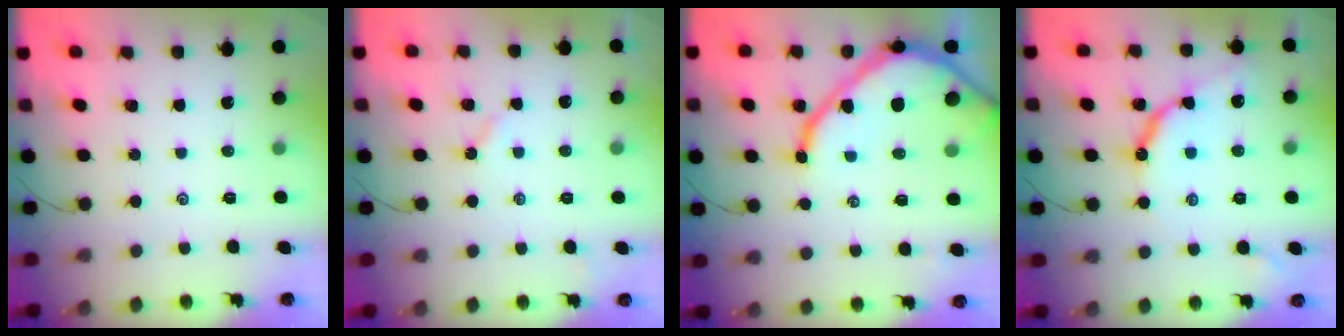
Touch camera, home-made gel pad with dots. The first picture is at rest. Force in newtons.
{"total": 2.2, "press": 2.2, "slide": 0.4}
{"total": 15.9, "press": 15.7, "slide": 1.8}
{"total": 9.3, "press": 9.3, "slide": 0.8}